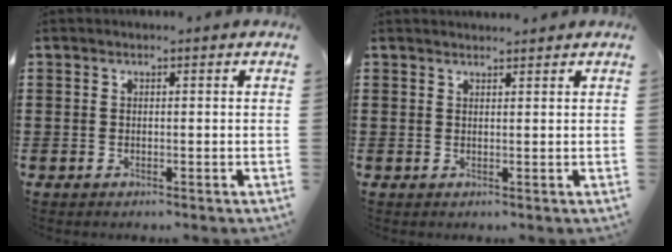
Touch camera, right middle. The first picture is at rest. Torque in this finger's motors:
{"motor_torque": [-0.19, 0.06, -0.08, -0.03]}